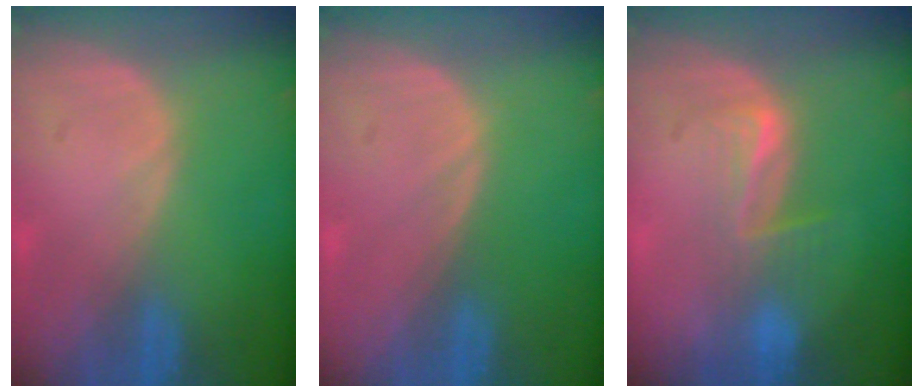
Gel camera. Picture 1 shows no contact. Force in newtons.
{"total": 0.0}
{"total": 4.3, "press": 4.1, "slide": 1.4}